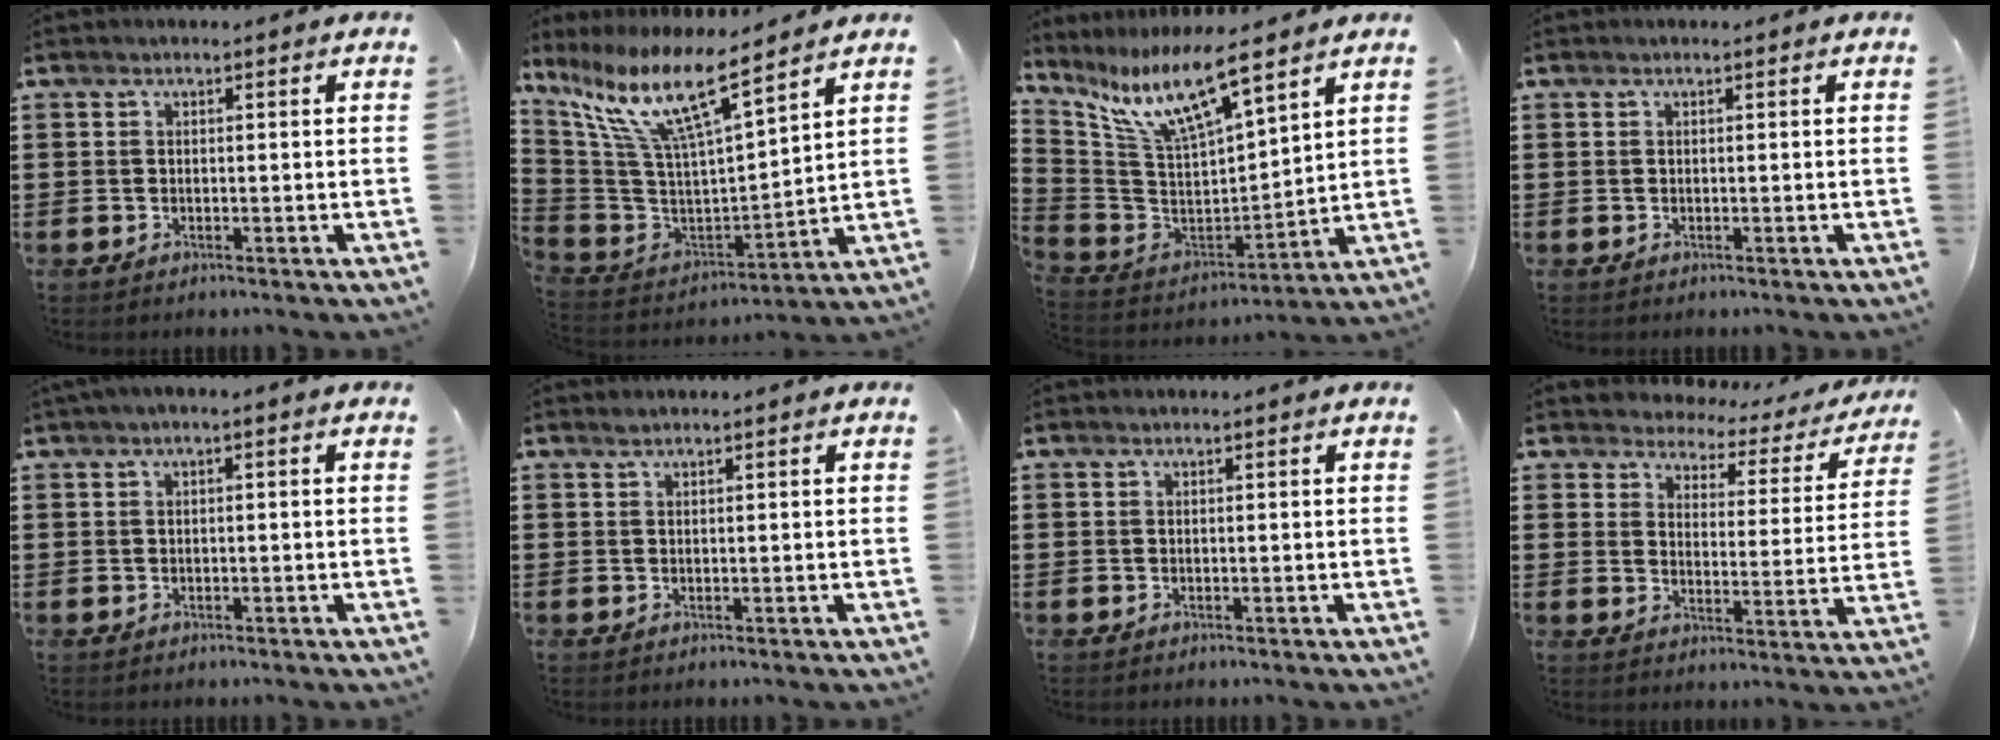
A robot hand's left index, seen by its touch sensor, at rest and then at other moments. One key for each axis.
{"total": 13.0, "fx": 8.2, "fy": 2.3, "fz": 9.9, "tx": -0.225, "ty": -0.051, "tz": 0.136}
{"total": 11.8, "fx": 7.9, "fy": 2.0, "fz": 8.4, "tx": -0.194, "ty": -0.042, "tz": 0.135}
{"total": 0.0}
{"total": 1.1, "fx": -0.3, "fy": 0.2, "fz": 1.0, "tx": -0.015, "ty": -0.003, "tz": -0.005}
{"total": 0.7, "fx": 0.5, "fy": 0.1, "fz": 0.4, "tx": -0.008, "ty": 0.001, "tz": 0.011}
{"total": 0.0}
{"total": 3.0, "fx": 2.8, "fy": 1.0, "fz": 0.0, "tx": -0.025, "ty": -0.022, "tz": 0.041}